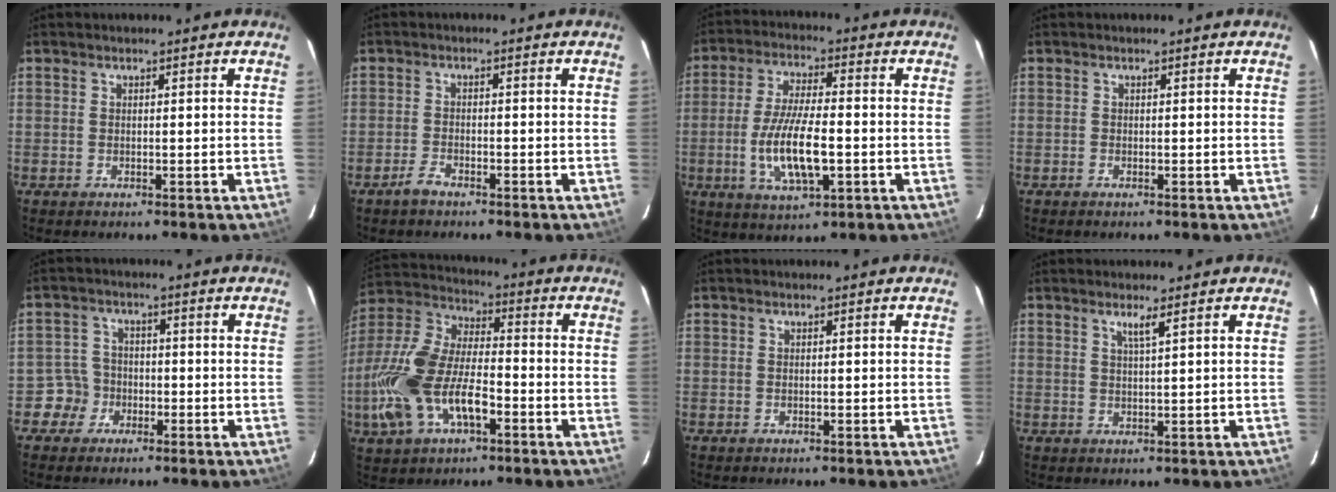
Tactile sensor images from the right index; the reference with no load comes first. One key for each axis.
{"total": 2.6, "fx": -2.2, "fy": 0.9, "fz": 1.1, "tx": -0.034, "ty": 0.002, "tz": -0.043}
{"total": 12.1, "fx": -2.8, "fy": 3.6, "fz": 11.2, "tx": -0.223, "ty": -0.008, "tz": -0.050}
{"total": 0.0}
{"total": 4.4, "fx": -2.0, "fy": 3.9, "fz": -0.2, "tx": 0.009, "ty": 0.022, "tz": -0.037}
{"total": 18.8, "fx": -6.2, "fy": 8.8, "fz": 15.4, "tx": -0.342, "ty": -0.009, "tz": -0.115}
{"total": 0.0}
{"total": 1.9, "fx": 1.1, "fy": -0.4, "fz": 1.5, "tx": -0.026, "ty": -0.003, "tz": 0.021}